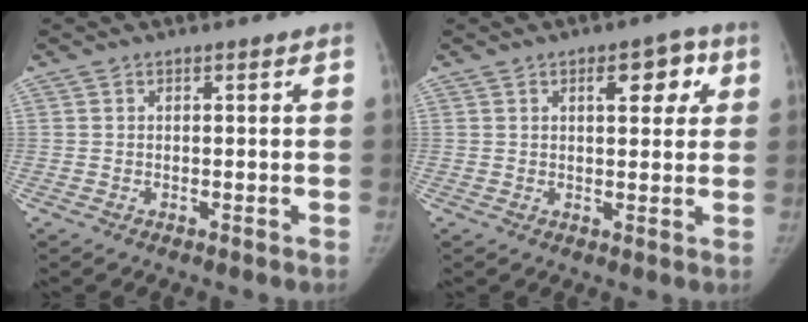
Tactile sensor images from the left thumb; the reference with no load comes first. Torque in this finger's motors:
{"motor_torque": [-0.02, 0.01, 0.45, -0.35, 0.15]}